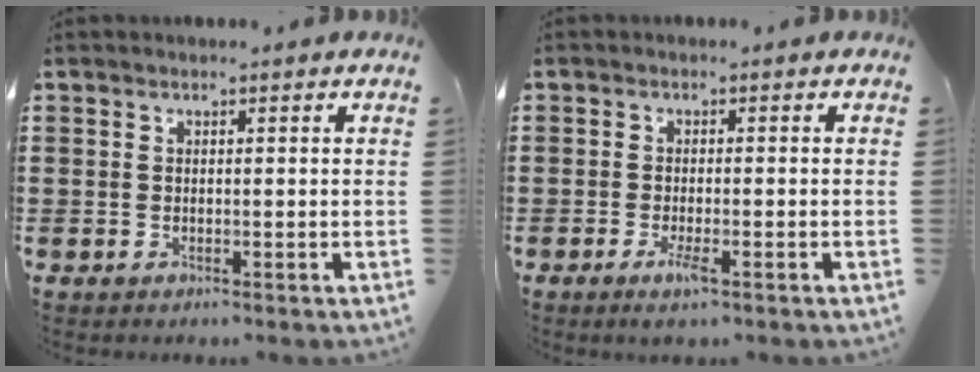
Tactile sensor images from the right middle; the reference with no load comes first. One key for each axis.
{"total": 2.4, "fx": -1.2, "fy": 0.4, "fz": 2.1, "tx": -0.042, "ty": -0.004, "tz": -0.023}